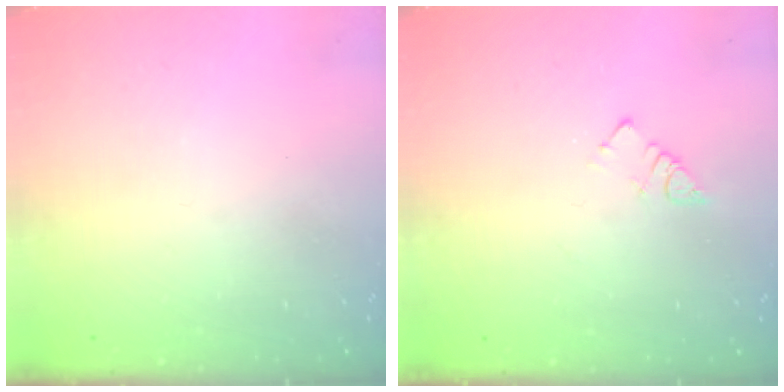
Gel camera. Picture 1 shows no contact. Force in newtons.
{"total": 3.2, "press": 3.2, "slide": 0.4}